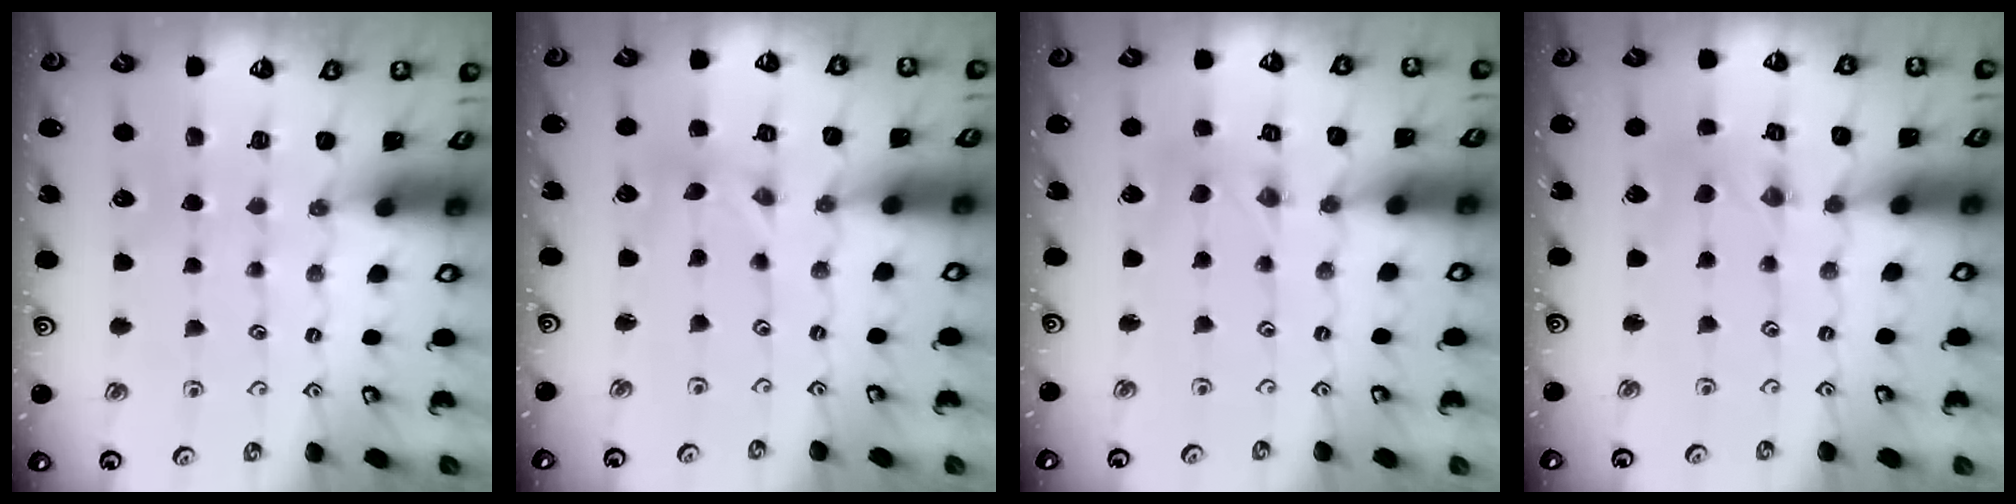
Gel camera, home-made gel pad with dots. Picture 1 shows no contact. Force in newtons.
{"total": 0.0}
{"total": 1.4, "press": 1.3, "slide": 0.2}
{"total": 0.9, "press": 0.9, "slide": 0.2}